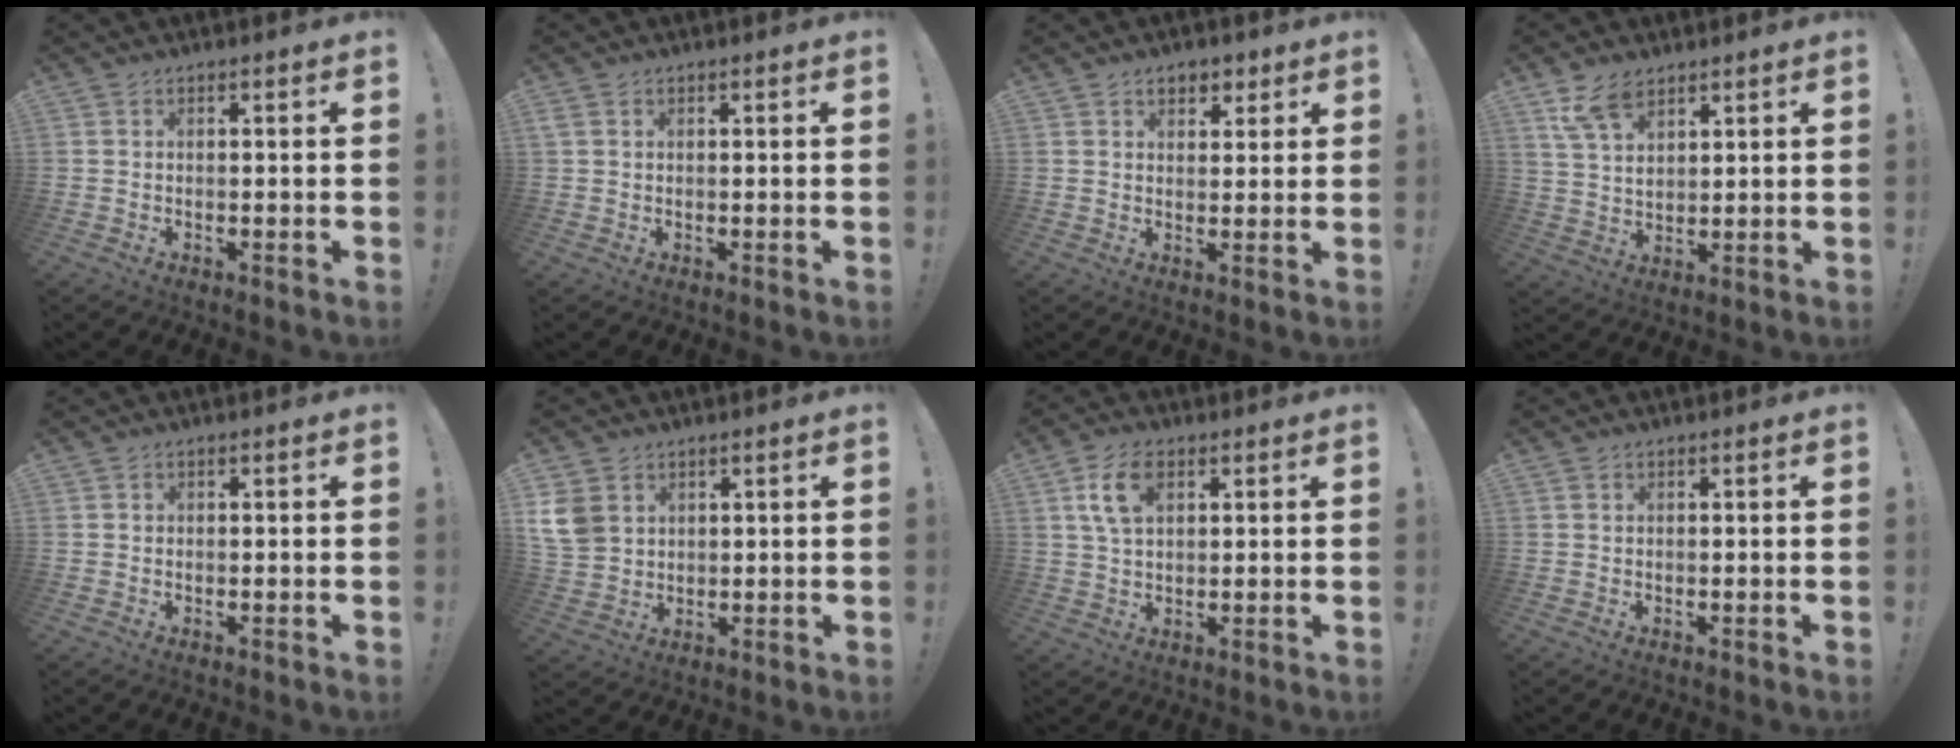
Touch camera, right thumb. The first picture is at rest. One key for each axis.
{"total": 1.0, "fx": 0.4, "fy": 0.7, "fz": 0.6, "tx": -0.019, "ty": 0.007, "tz": 0.009}
{"total": 4.5, "fx": 2.5, "fy": 3.3, "fz": 1.7, "tx": -0.010, "ty": -0.012, "tz": 0.042}
{"total": 9.1, "fx": 6.2, "fy": 4.5, "fz": 4.9, "tx": -0.099, "ty": -0.020, "tz": 0.122}
{"total": 0.0}
{"total": 8.0, "fx": 3.1, "fy": 6.3, "fz": 3.8, "tx": -0.082, "ty": -0.006, "tz": 0.067}
{"total": 8.7, "fx": 3.3, "fy": 5.0, "fz": 6.4, "tx": -0.128, "ty": 0.003, "tz": 0.062}
{"total": 0.0}